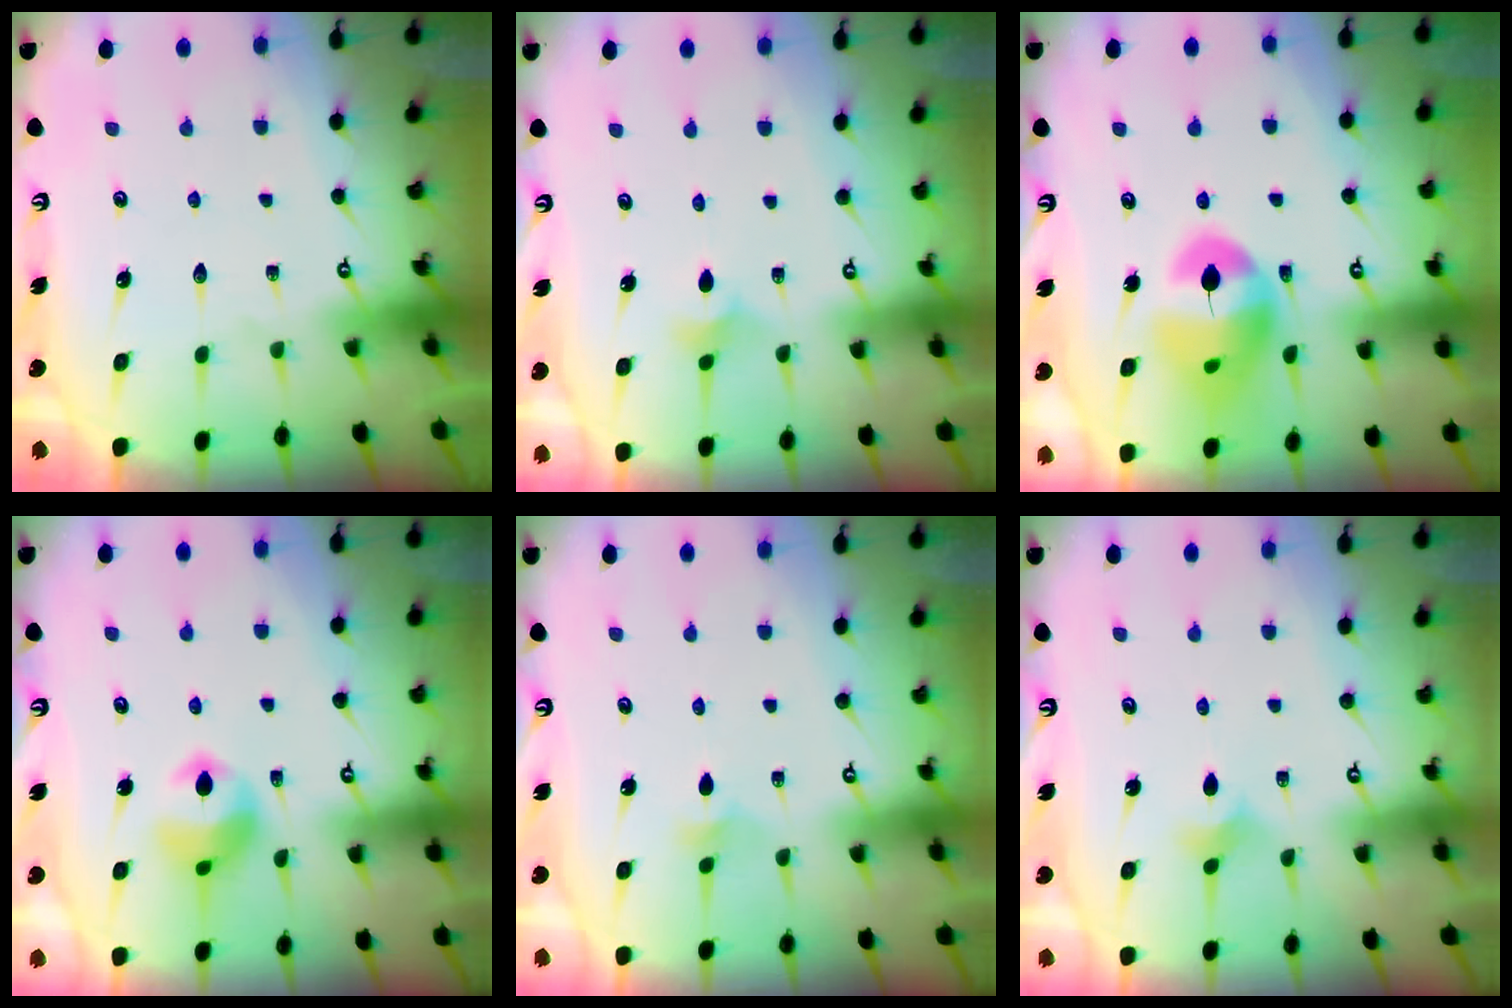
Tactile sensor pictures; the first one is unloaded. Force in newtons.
{"total": 3.0, "press": 2.9, "slide": 0.7}
{"total": 15.1, "press": 15.0, "slide": 1.9}
{"total": 10.6, "press": 10.5, "slide": 1.3}
{"total": 2.1, "press": 2.1, "slide": 0.5}
{"total": 1.9, "press": 1.8, "slide": 0.5}